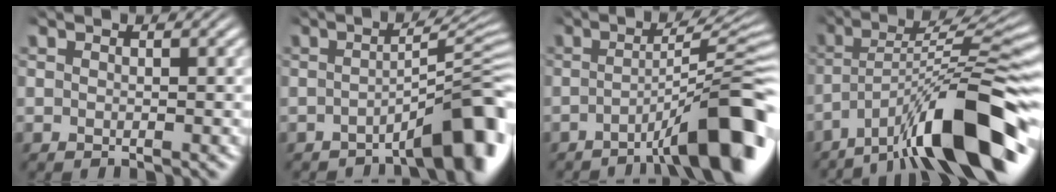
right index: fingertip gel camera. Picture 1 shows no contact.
{"total": 8.2, "force": [-3.7, 1.8, 7.0], "torque": [-0.080, 0.008, -0.054]}
{"total": 8.2, "force": [-3.0, 1.4, 7.5], "torque": [-0.092, 0.012, -0.040]}
{"total": 10.1, "force": [-3.5, 2.8, 9.0], "torque": [-0.125, 0.004, -0.044]}